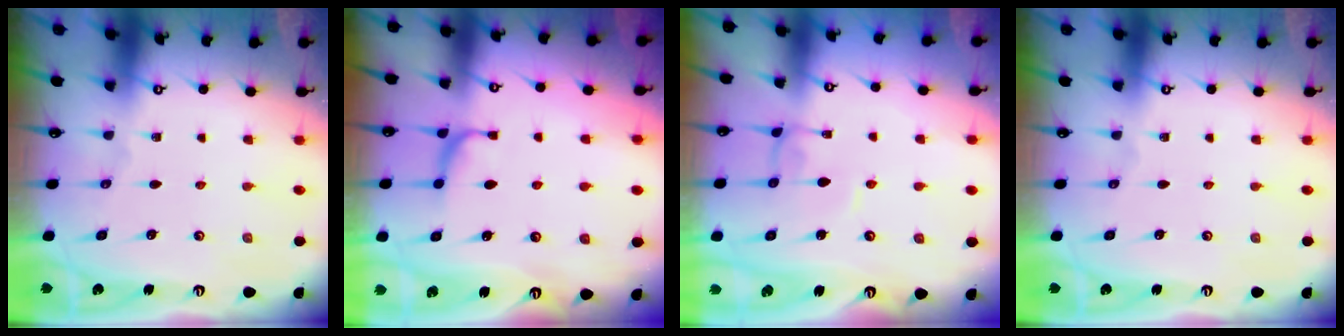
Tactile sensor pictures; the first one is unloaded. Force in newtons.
{"total": 1.5, "press": 1.3, "slide": 0.6}
{"total": 1.5, "press": 1.4, "slide": 0.2}
{"total": 0.0}